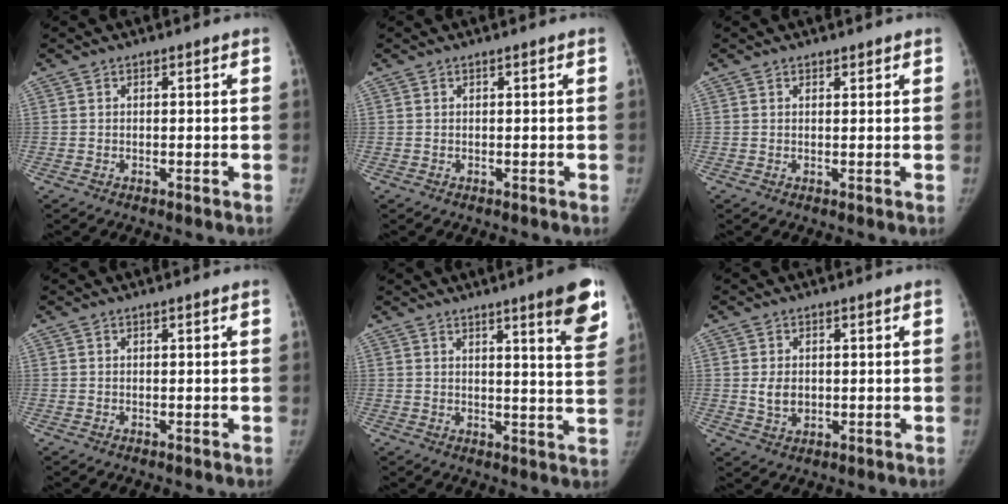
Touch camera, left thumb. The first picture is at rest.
{"total": 0.0}
{"total": 0.9, "force": [0.7, 0.5, 0.0], "torque": [0.008, -0.005, 0.007]}
{"total": 0.0}
{"total": 9.9, "force": [6.0, 0.9, 7.8], "torque": [-0.085, -0.037, 0.072]}
{"total": 3.9, "force": [0.2, 3.0, 2.4], "torque": [-0.032, -0.005, 0.011]}